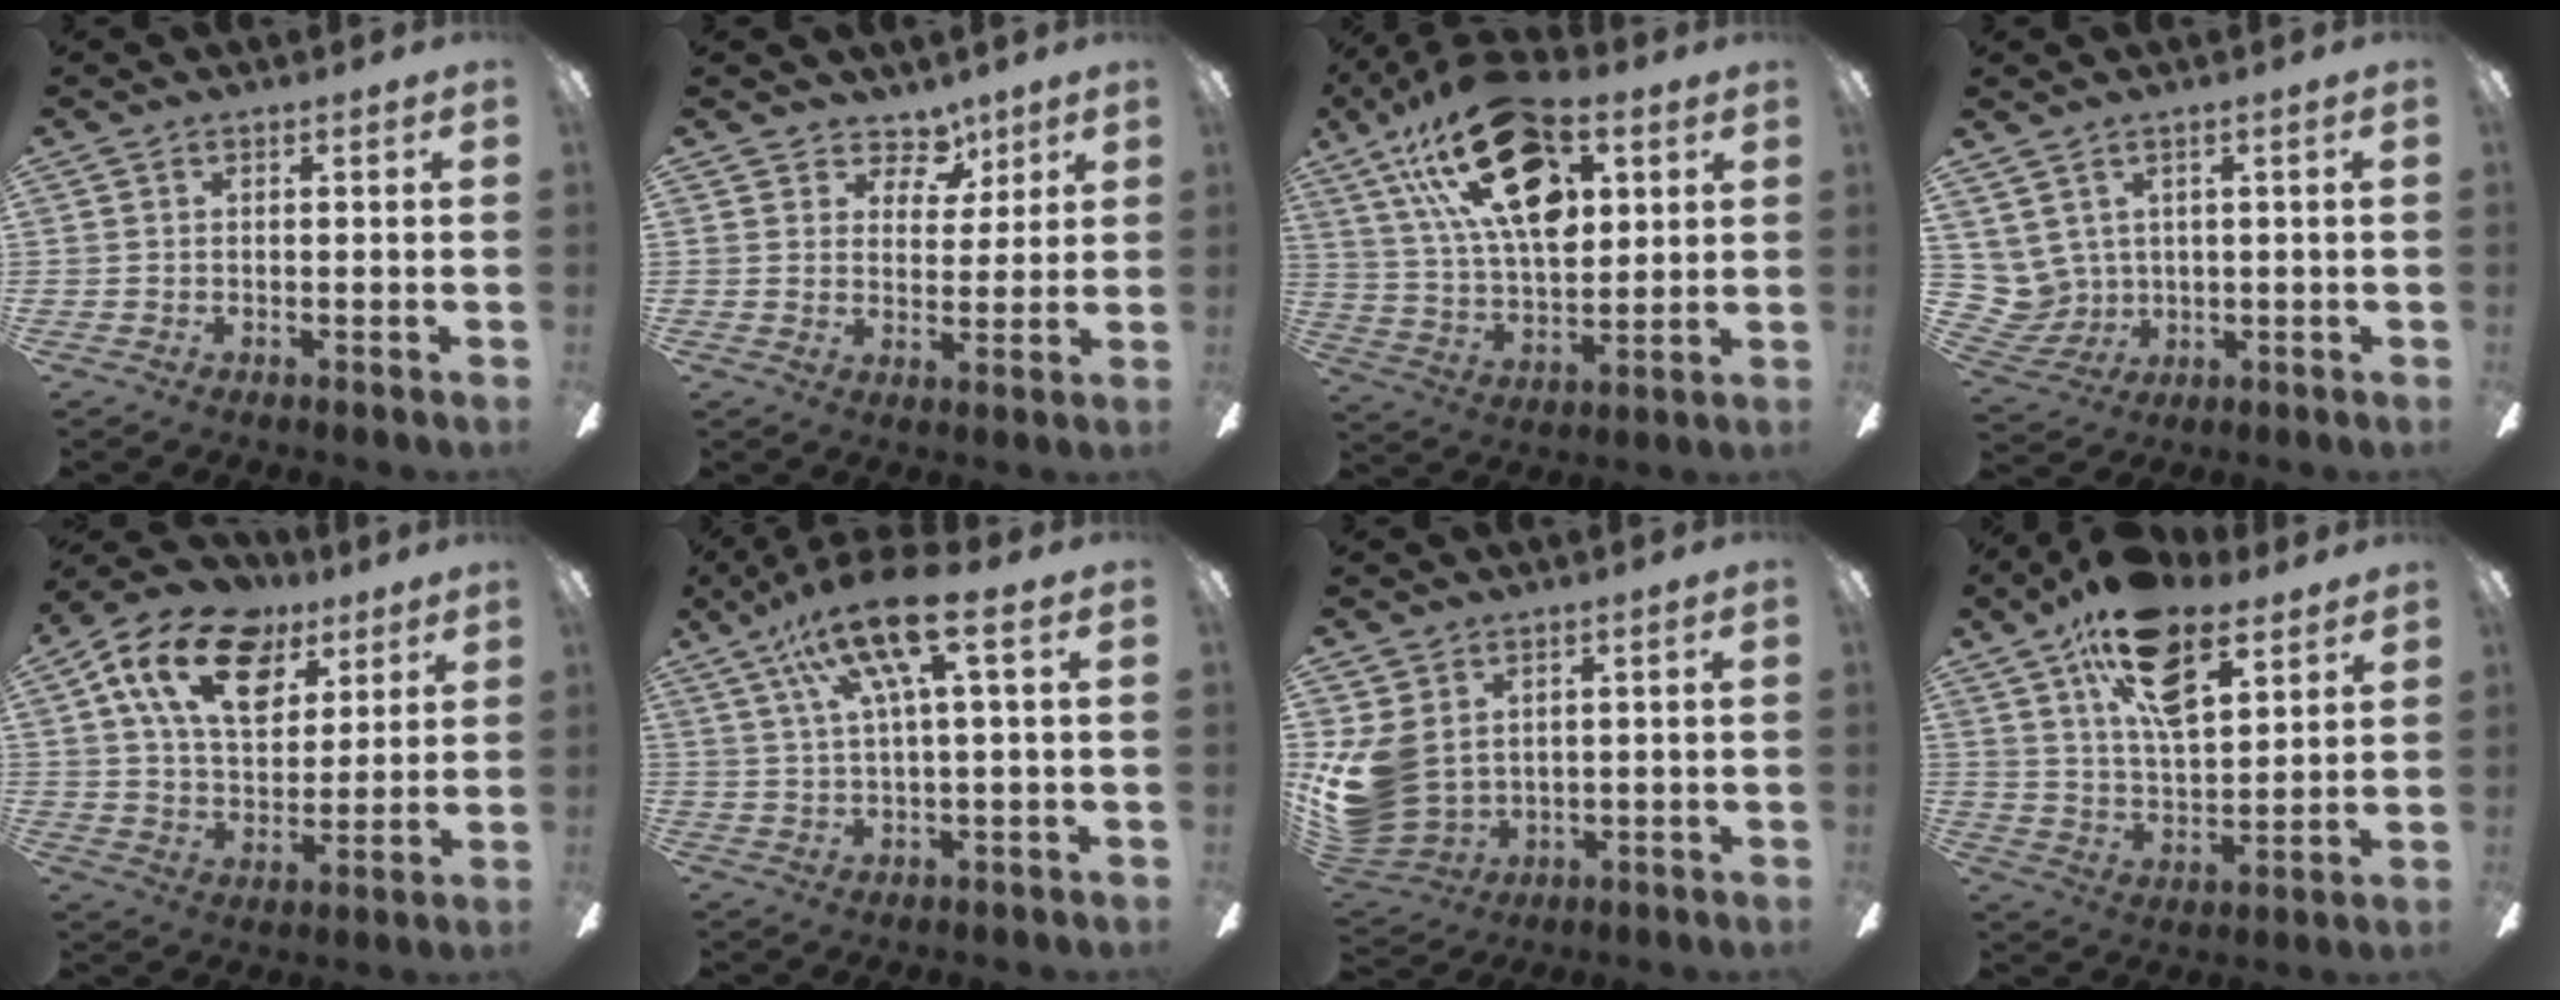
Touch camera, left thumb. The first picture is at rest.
{"total": 7.9, "force": [5.6, 5.1, 2.4], "torque": [-0.024, -0.041, 0.102]}
{"total": 25.8, "force": [12.4, 13.6, 18.2], "torque": [-0.319, -0.043, 0.212]}
{"total": 6.4, "force": [3.5, 5.3, 0.7], "torque": [-0.065, -0.024, 0.074]}
{"total": 19.0, "force": [10.0, 11.5, 11.3], "torque": [-0.189, -0.030, 0.179]}
{"total": 14.8, "force": [7.1, 3.6, 12.5], "torque": [-0.233, -0.017, 0.117]}
{"total": 11.5, "force": [1.8, 9.4, 6.4], "torque": [-0.166, -0.014, 0.037]}
{"total": 18.2, "force": [11.1, 9.0, 11.4], "torque": [-0.193, -0.040, 0.194]}